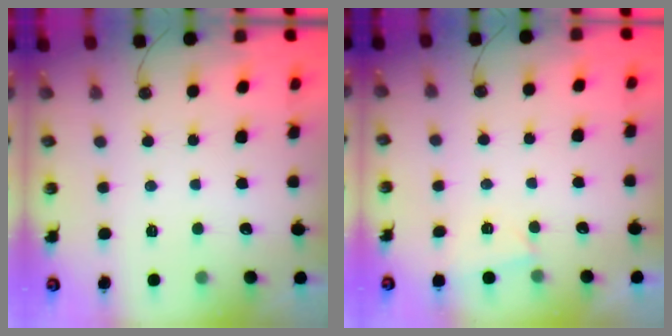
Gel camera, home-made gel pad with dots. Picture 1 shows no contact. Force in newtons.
{"total": 1.7, "press": 1.7, "slide": 0.5}